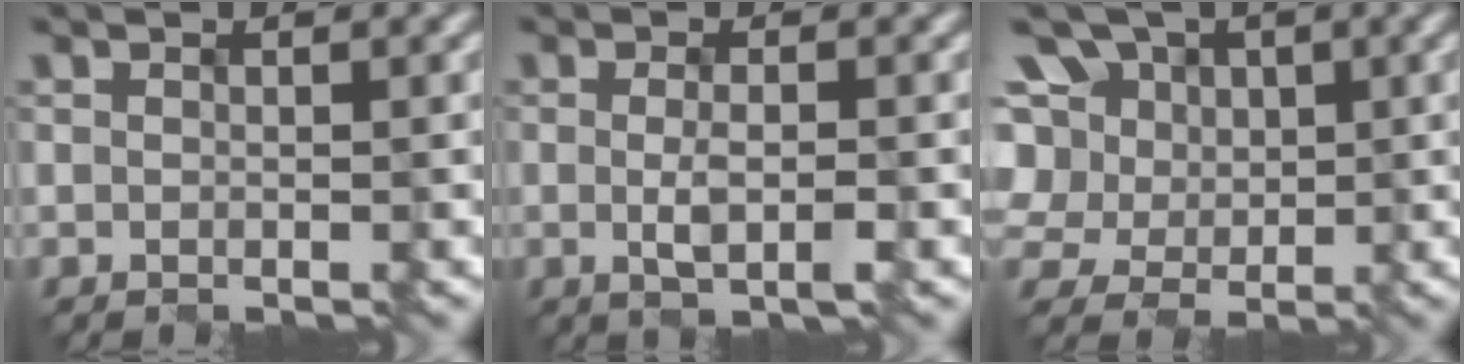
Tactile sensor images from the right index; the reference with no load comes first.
{"total": 2.1, "force": [-0.8, 0.3, 1.9], "torque": [-0.042, -0.003, -0.008]}
{"total": 9.9, "force": [3.2, 8.2, 4.6], "torque": [-0.108, 0.035, 0.039]}